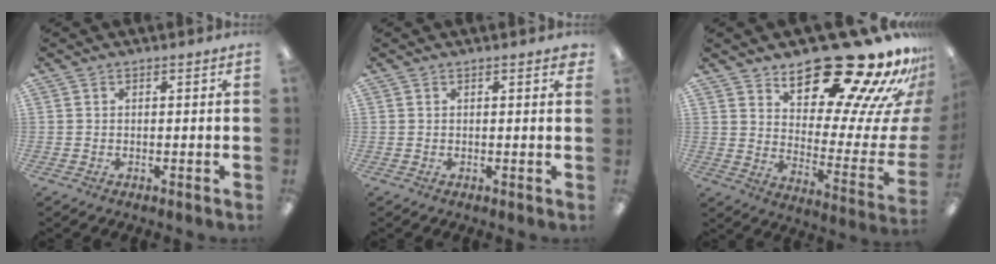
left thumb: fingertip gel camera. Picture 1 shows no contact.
{"total": 0.6, "force": [0.5, 0.0, 0.3], "torque": [-0.001, -0.002, 0.007]}
{"total": 26.3, "force": [20.5, 8.2, 14.4], "torque": [-0.180, -0.154, 0.329]}